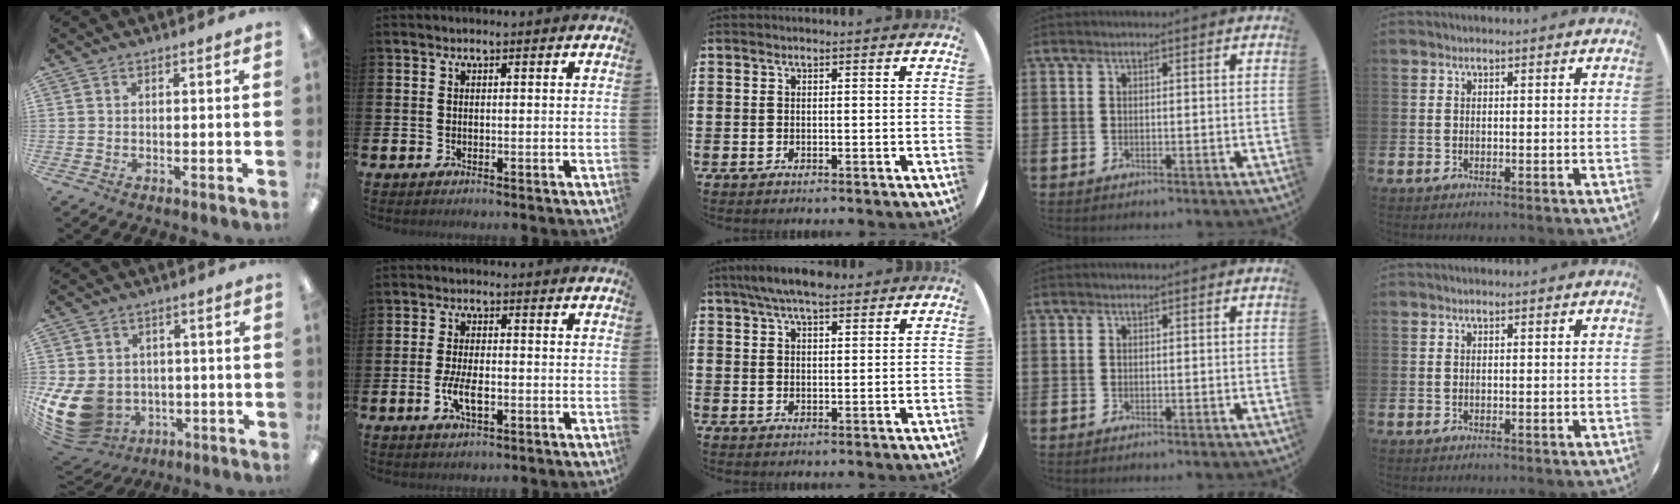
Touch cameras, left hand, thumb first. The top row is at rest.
{"thumb": {"total": 13.0, "force": [-2.7, 10.7, 6.9], "torque": [-0.173, 0.008, -0.041]}, "index": {"total": 4.3, "force": [-1.2, 1.7, 3.8], "torque": [-0.070, 0.002, -0.022]}, "middle": {"total": 5.1, "force": [4.2, 1.3, 2.6], "torque": [-0.052, -0.005, 0.074]}}